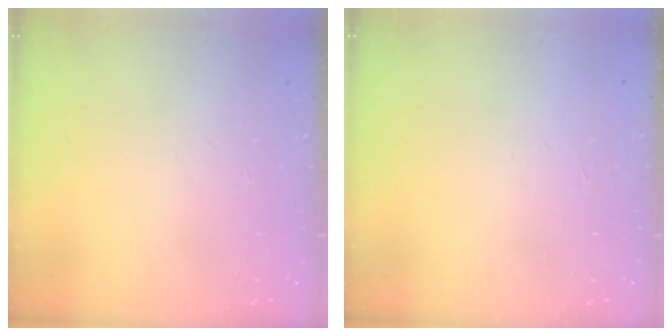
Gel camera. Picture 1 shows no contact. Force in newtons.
{"total": 1.5, "press": 1.5, "slide": 0.1}